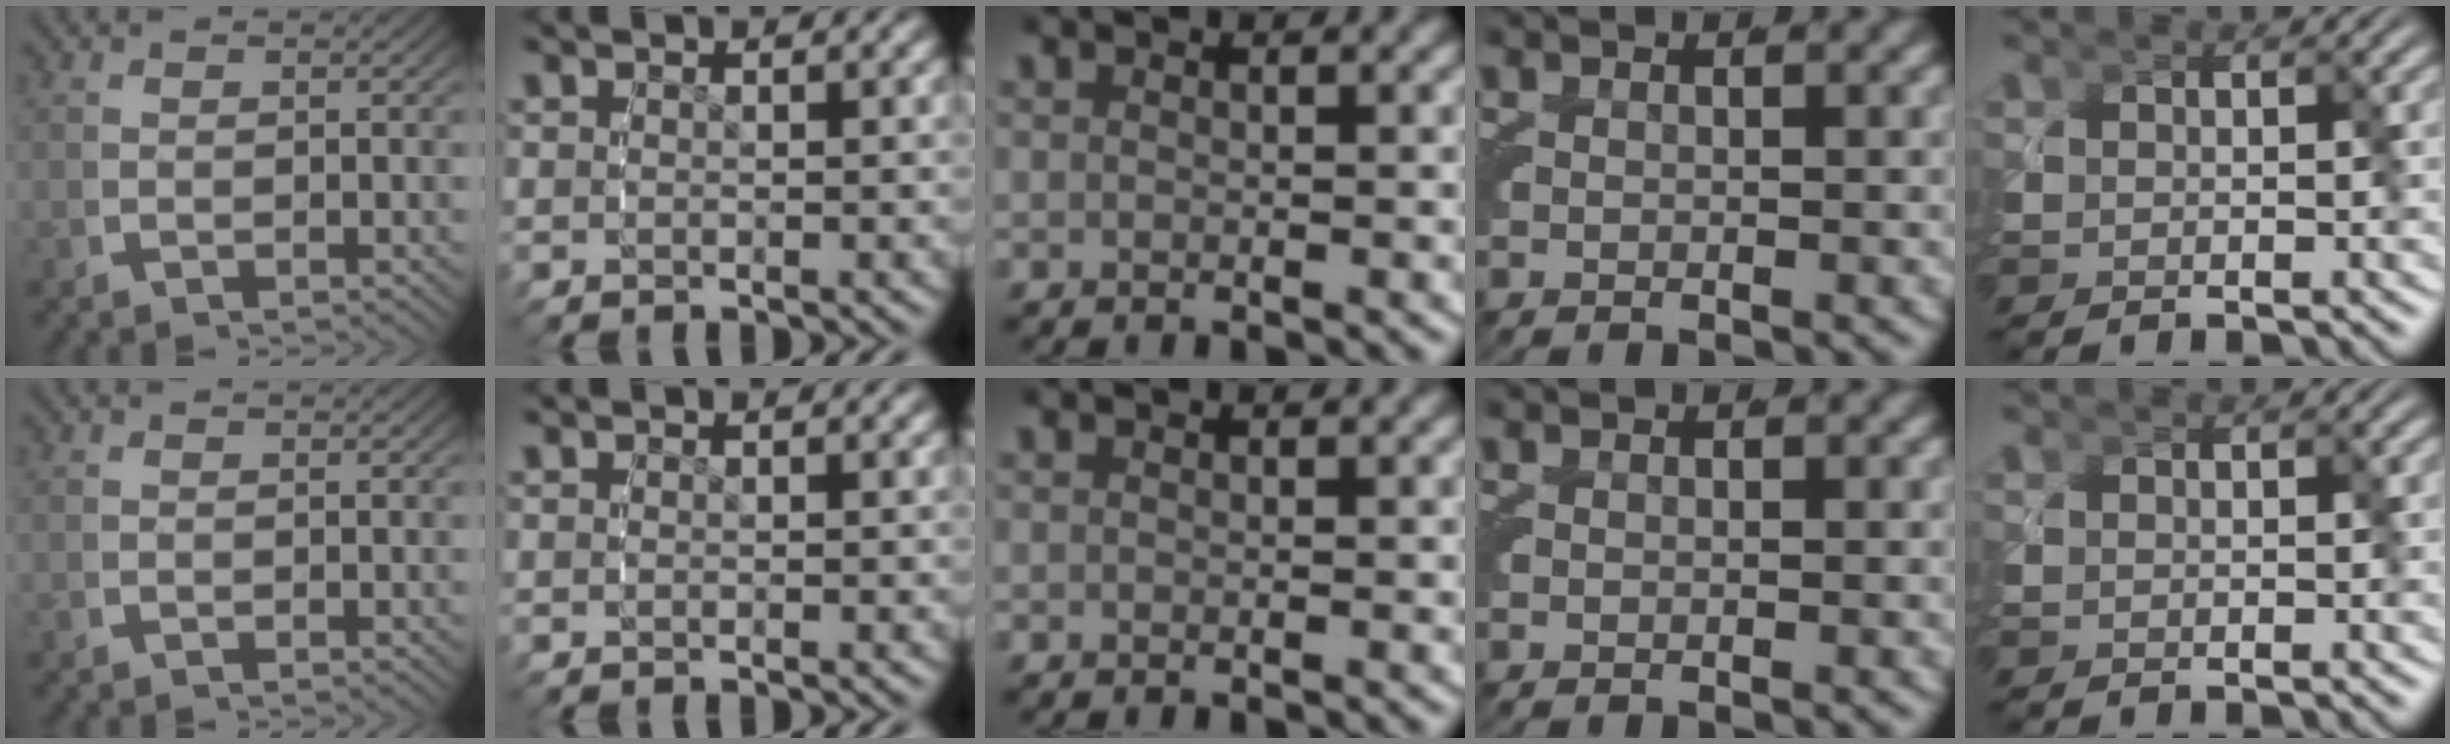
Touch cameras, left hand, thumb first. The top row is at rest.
{}